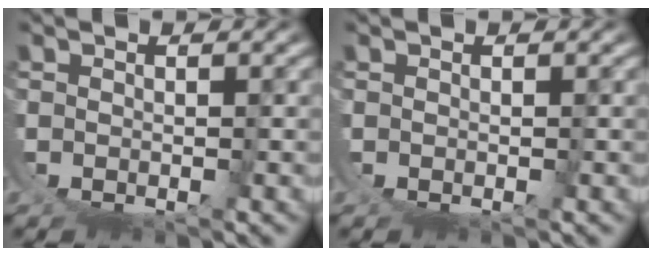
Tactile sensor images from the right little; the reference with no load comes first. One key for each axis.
{"total": 0.0}